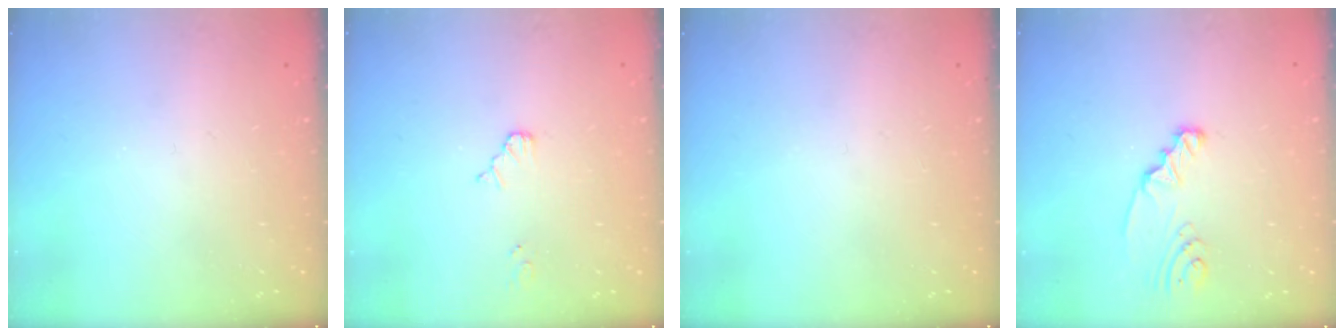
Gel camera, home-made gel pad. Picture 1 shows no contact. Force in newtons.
{"total": 2.9, "press": 2.8, "slide": 0.4}
{"total": 0.0}
{"total": 2.4, "press": 2.4, "slide": 0.3}